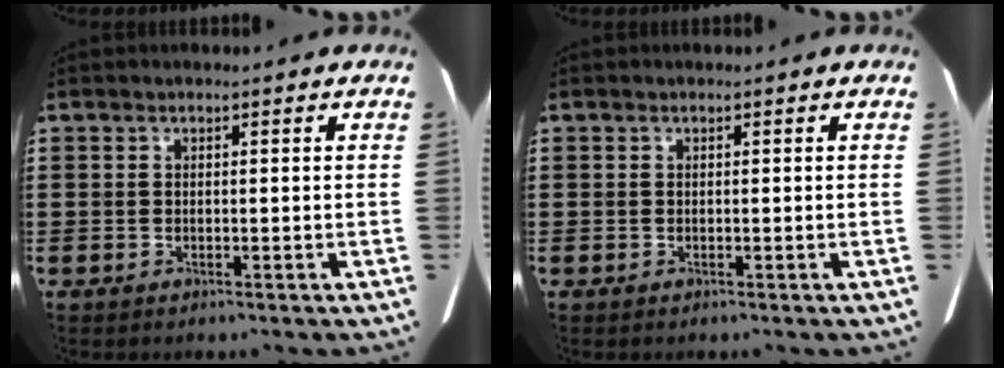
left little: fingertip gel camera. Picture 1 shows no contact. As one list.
[{"total": 0.0}]